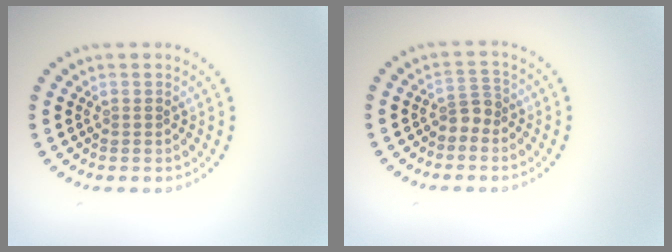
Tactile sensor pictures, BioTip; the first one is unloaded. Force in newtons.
{"total": 1.8, "press": 1.3, "slide": 1.3}